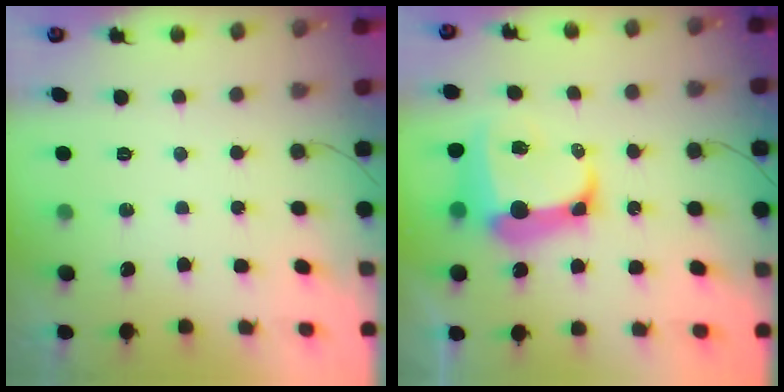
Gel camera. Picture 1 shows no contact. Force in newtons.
{"total": 14.4, "press": 14.3, "slide": 1.9}